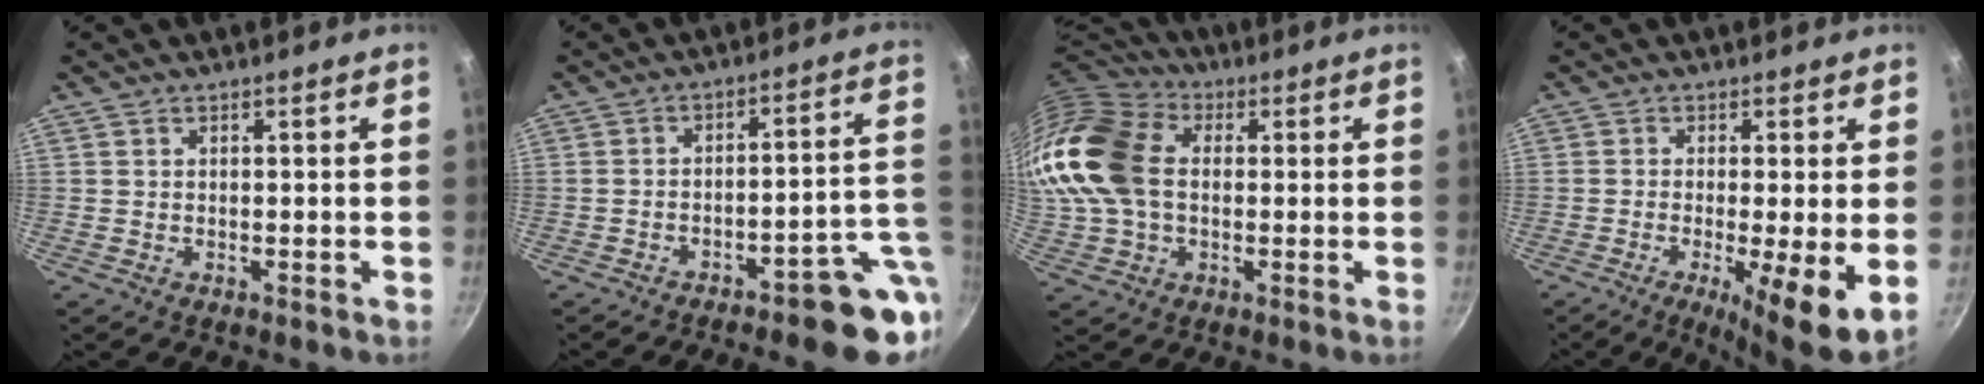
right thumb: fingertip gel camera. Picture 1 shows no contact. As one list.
[{"total": 12.0, "force": [-5.2, 4.0, 10.1], "torque": [-0.089, 0.046, -0.068]}, {"total": 22.0, "force": [1.8, 15.9, 15.0], "torque": [-0.330, 0.036, 0.026]}, {"total": 9.9, "force": [-2.0, 1.5, 9.6], "torque": [-0.152, -0.009, -0.030]}]